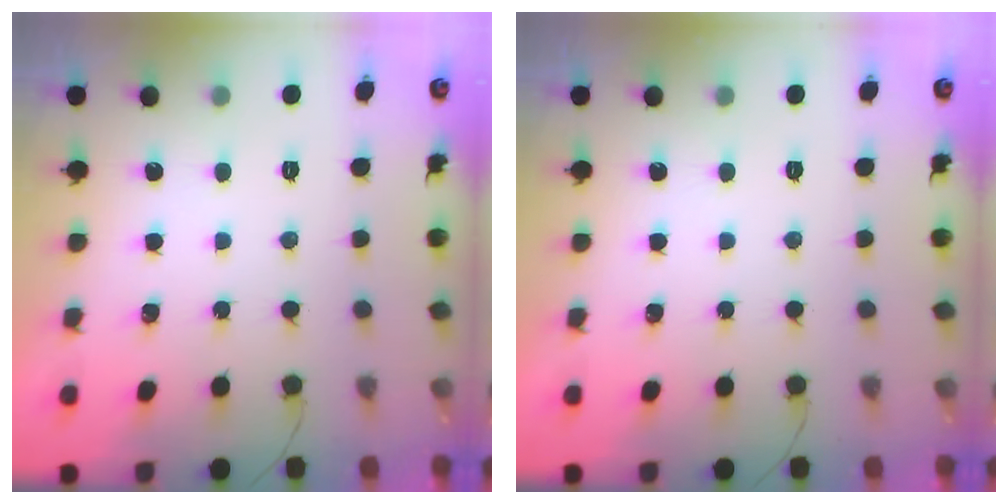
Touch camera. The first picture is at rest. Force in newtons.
{"total": 0.0}